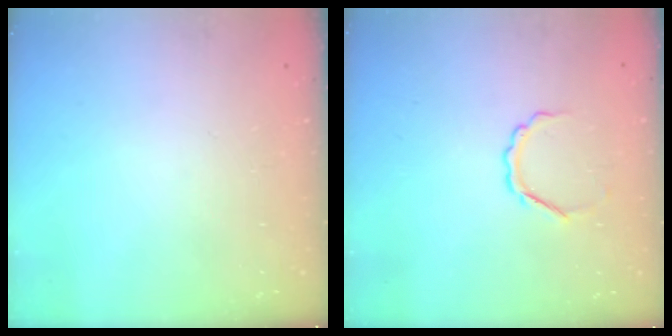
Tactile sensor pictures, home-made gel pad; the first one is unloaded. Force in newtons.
{"total": 3.3, "press": 3.3, "slide": 0.6}